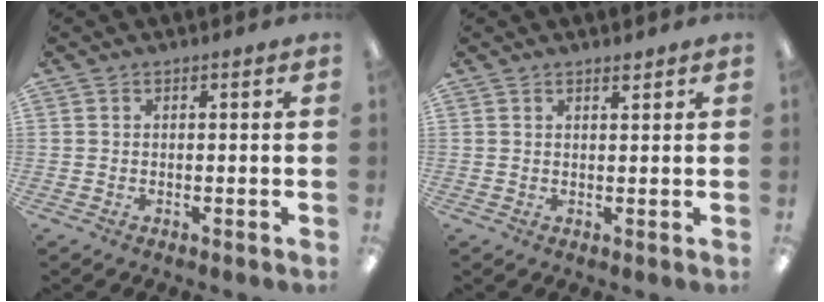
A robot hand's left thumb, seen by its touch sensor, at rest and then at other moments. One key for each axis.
{"total": 1.4, "fx": 1.3, "fy": 0.2, "fz": 0.5, "tx": -0.010, "ty": -0.001, "tz": 0.024}